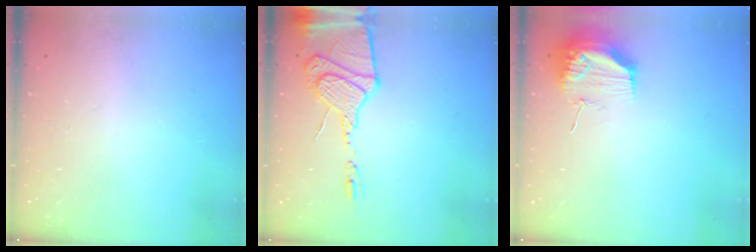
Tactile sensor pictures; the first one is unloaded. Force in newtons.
{"total": 15.2, "press": 15.1, "slide": 2.1}
{"total": 12.3, "press": 12.3, "slide": 1.1}